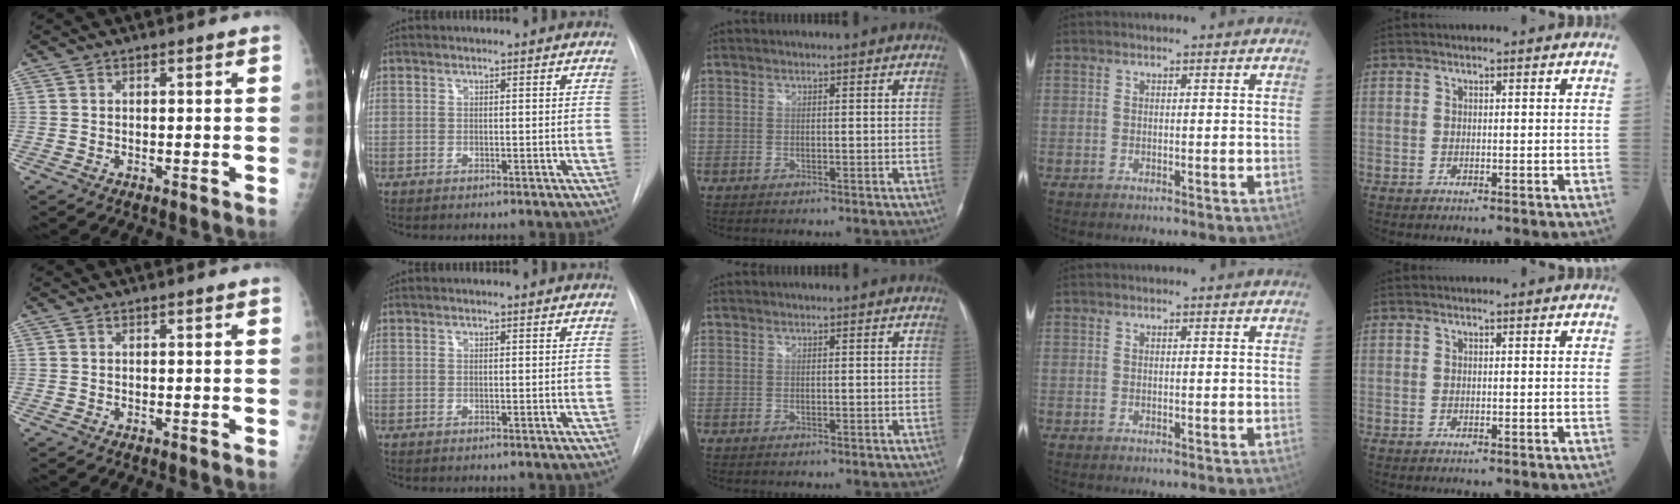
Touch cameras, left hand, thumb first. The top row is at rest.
{}